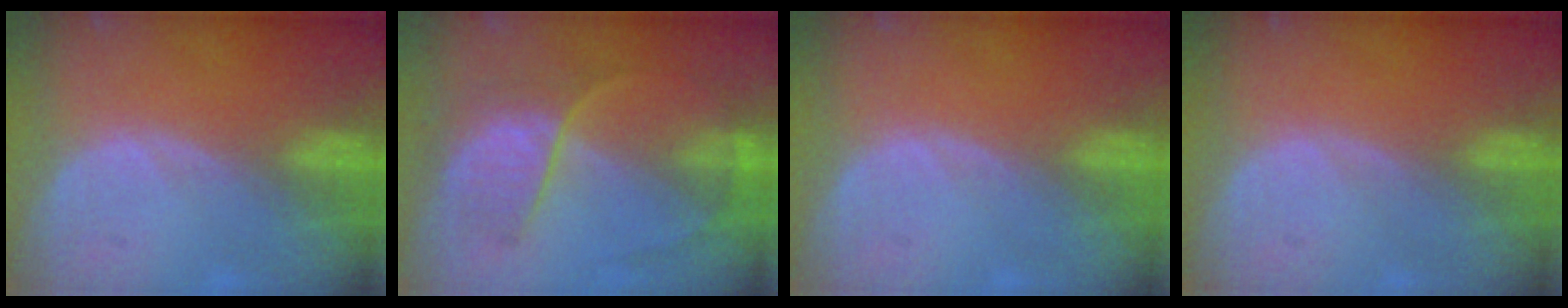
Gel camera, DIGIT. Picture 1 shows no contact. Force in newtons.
{"total": 6.7, "press": 6.6, "slide": 1.5}
{"total": 0.0}
{"total": 0.0}